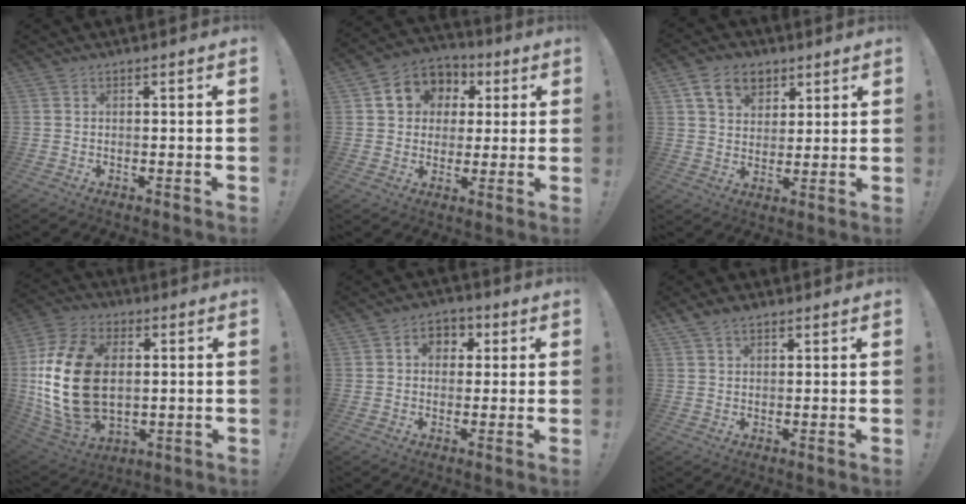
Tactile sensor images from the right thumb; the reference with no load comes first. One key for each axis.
{"total": 9.9, "fx": 2.5, "fy": 8.9, "fz": 3.5, "tx": -0.051, "ty": -0.006, "tz": 0.053}
{"total": 11.0, "fx": 5.8, "fy": 7.9, "fz": 5.0, "tx": -0.076, "ty": -0.019, "tz": 0.112}
{"total": 23.8, "fx": 1.6, "fy": 15.4, "fz": 18.0, "tx": -0.344, "ty": 0.005, "tz": 0.037}
{"total": 6.0, "fx": 1.4, "fy": 5.0, "fz": 3.0, "tx": -0.038, "ty": 0.003, "tz": 0.025}
{"total": 3.5, "fx": 2.5, "fy": 2.0, "fz": 1.6, "tx": -0.023, "ty": -0.010, "tz": 0.045}